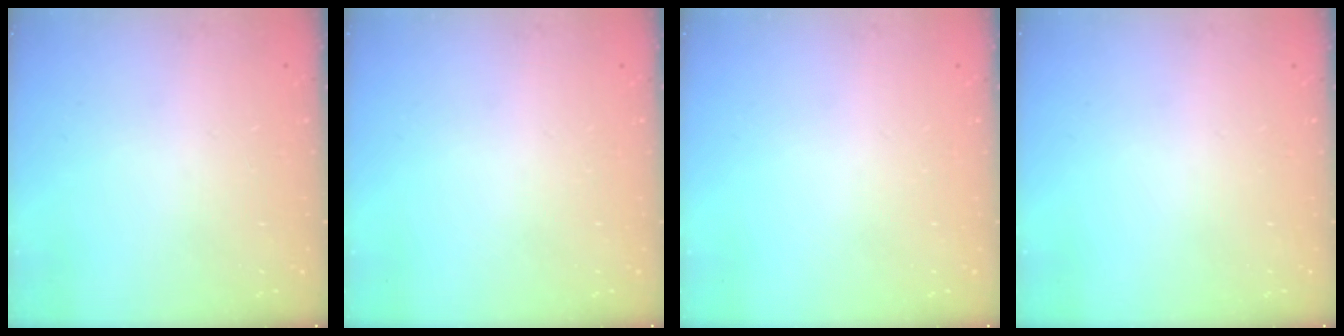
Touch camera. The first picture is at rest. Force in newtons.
{"total": 0.0}
{"total": 0.0}
{"total": 0.0}